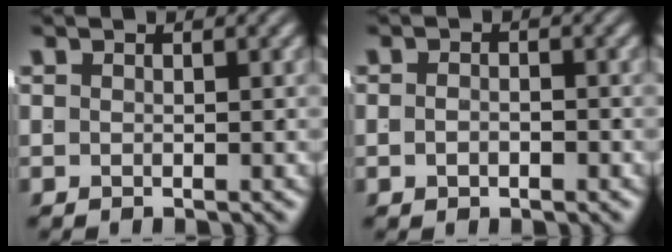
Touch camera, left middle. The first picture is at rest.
{"total": 1.0, "force": [-0.8, 0.1, 0.6], "torque": [-0.010, -0.005, -0.011]}